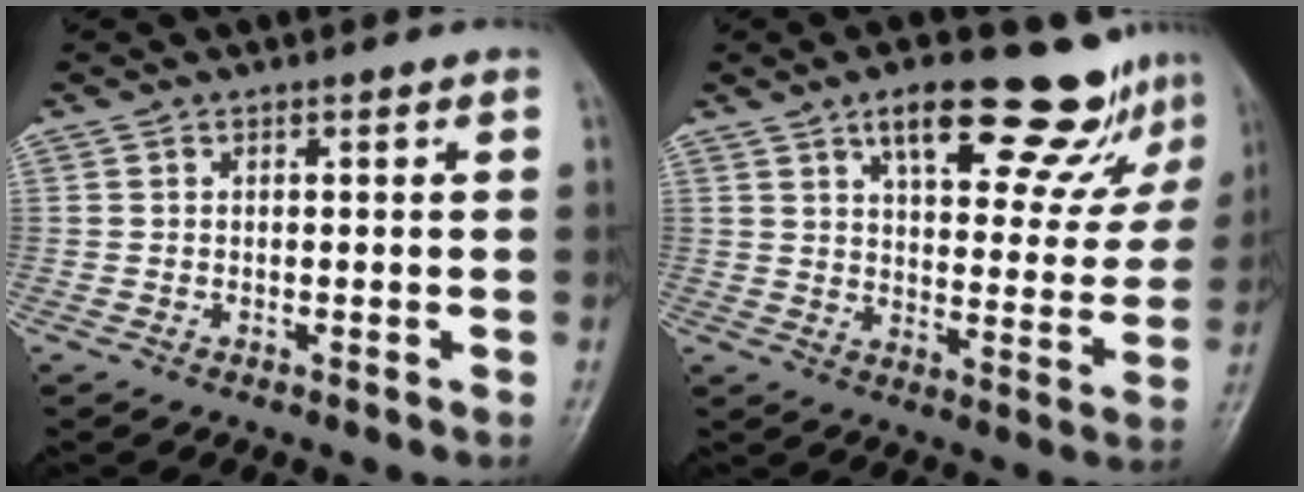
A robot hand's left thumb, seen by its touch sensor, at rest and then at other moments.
{"total": 18.5, "force": [12.9, 6.4, 11.6], "torque": [-0.115, -0.050, 0.182]}